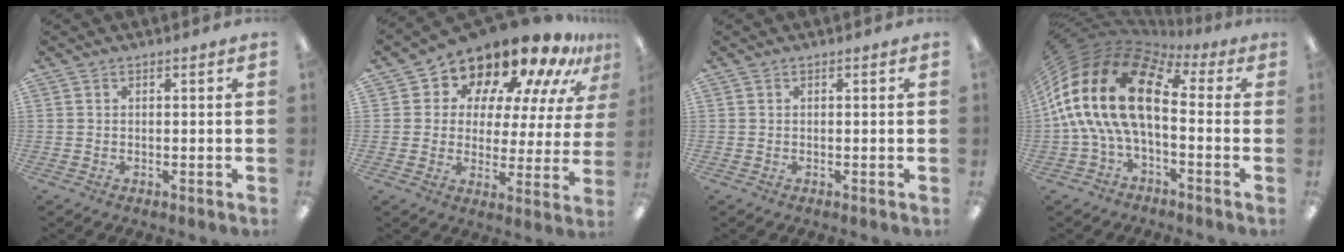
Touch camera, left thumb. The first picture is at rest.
{"total": 14.8, "force": [12.6, 5.4, 5.4], "torque": [-0.102, -0.113, 0.212]}
{"total": 0.0}
{"total": 21.4, "force": [2.3, 11.0, 18.2], "torque": [-0.391, -0.005, 0.041]}